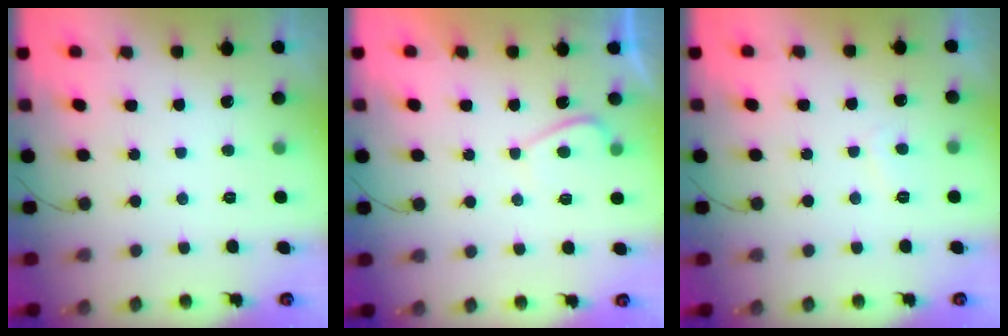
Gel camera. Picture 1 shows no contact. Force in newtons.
{"total": 1.8, "press": 1.7, "slide": 0.6}
{"total": 1.1, "press": 1.0, "slide": 0.4}